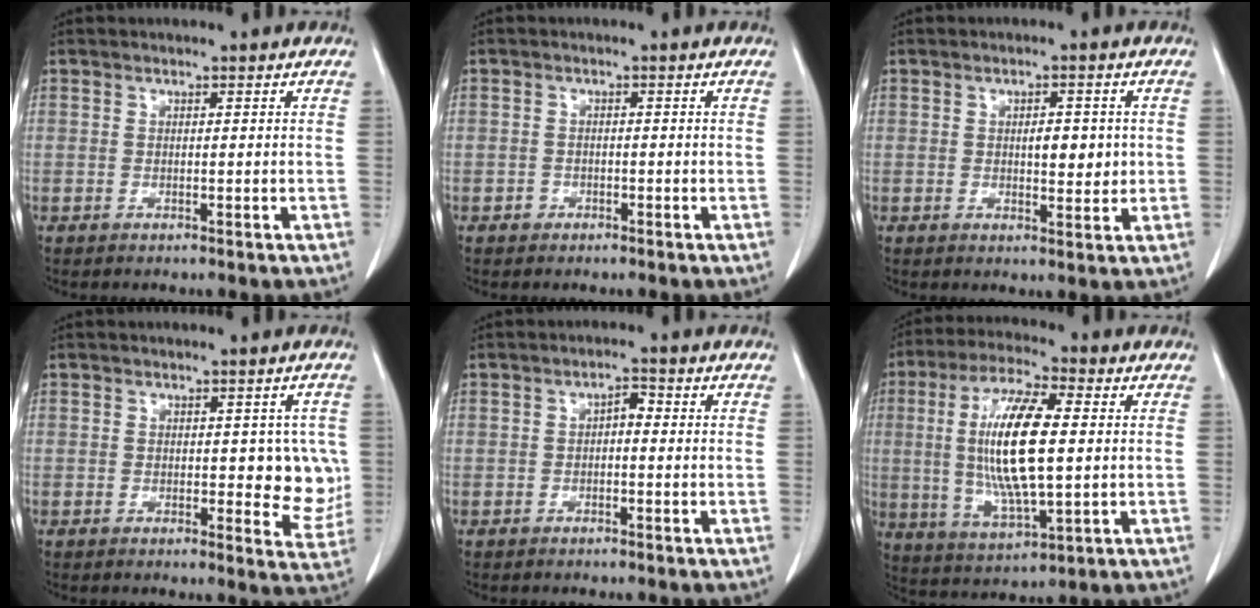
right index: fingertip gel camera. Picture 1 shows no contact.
{"total": 1.2, "force": [-0.7, 1.0, 0.1], "torque": [0.000, 0.005, -0.015]}
{"total": 4.0, "force": [0.4, 1.7, 3.6], "torque": [-0.053, -0.001, 0.009]}
{"total": 5.7, "force": [0.3, 3.0, 4.8], "torque": [-0.036, 0.002, 0.007]}
{"total": 1.9, "force": [-0.1, 0.9, 1.6], "torque": [-0.021, 0.007, -0.004]}
{"total": 15.1, "force": [0.9, 3.3, 14.7], "torque": [-0.298, -0.004, 0.017]}